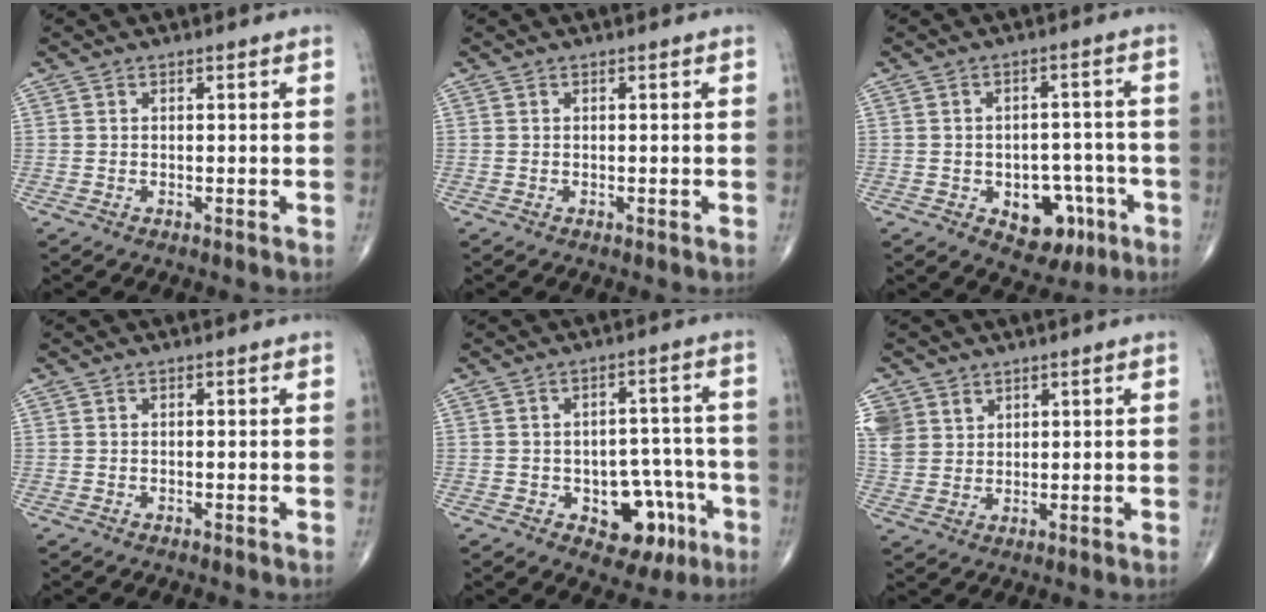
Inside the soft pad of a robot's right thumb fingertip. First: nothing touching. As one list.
[{"total": 0.0}, {"total": 9.6, "force": [-3.9, 6.5, 5.8], "torque": [-0.038, 0.033, -0.042]}, {"total": 0.0}, {"total": 10.6, "force": [-4.3, 6.8, 6.9], "torque": [-0.047, 0.038, -0.049]}, {"total": 8.6, "force": [4.3, 6.9, 2.7], "torque": [-0.054, -0.011, 0.097]}]